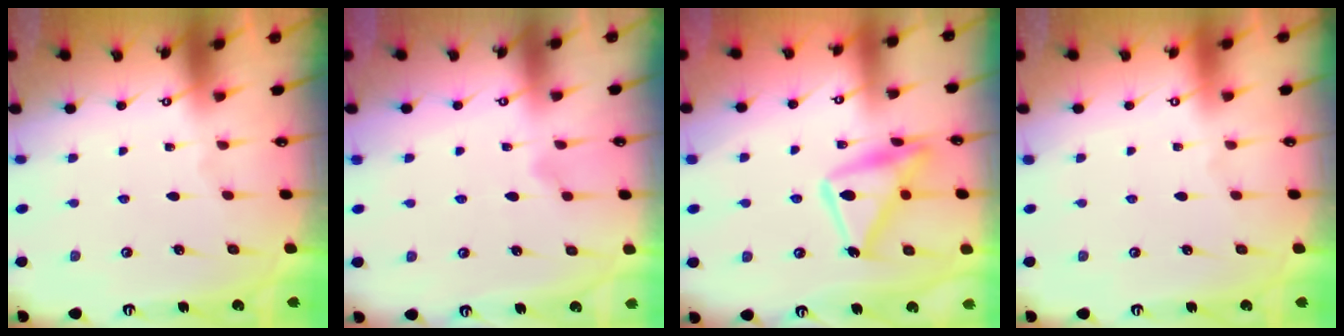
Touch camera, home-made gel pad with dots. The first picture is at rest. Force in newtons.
{"total": 6.4, "press": 6.4, "slide": 0.5}
{"total": 15.8, "press": 15.7, "slide": 1.3}
{"total": 3.8, "press": 3.8, "slide": 0.1}